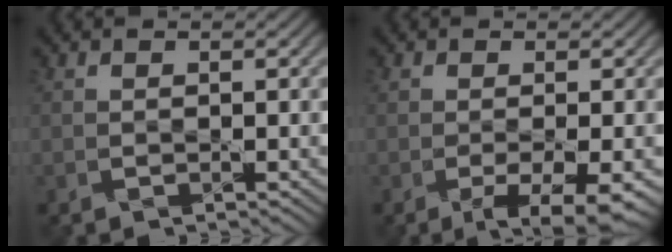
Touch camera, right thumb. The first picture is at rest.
{"total": 6.0, "force": [-2.8, 2.0, 4.9], "torque": [-0.087, -0.007, -0.037]}